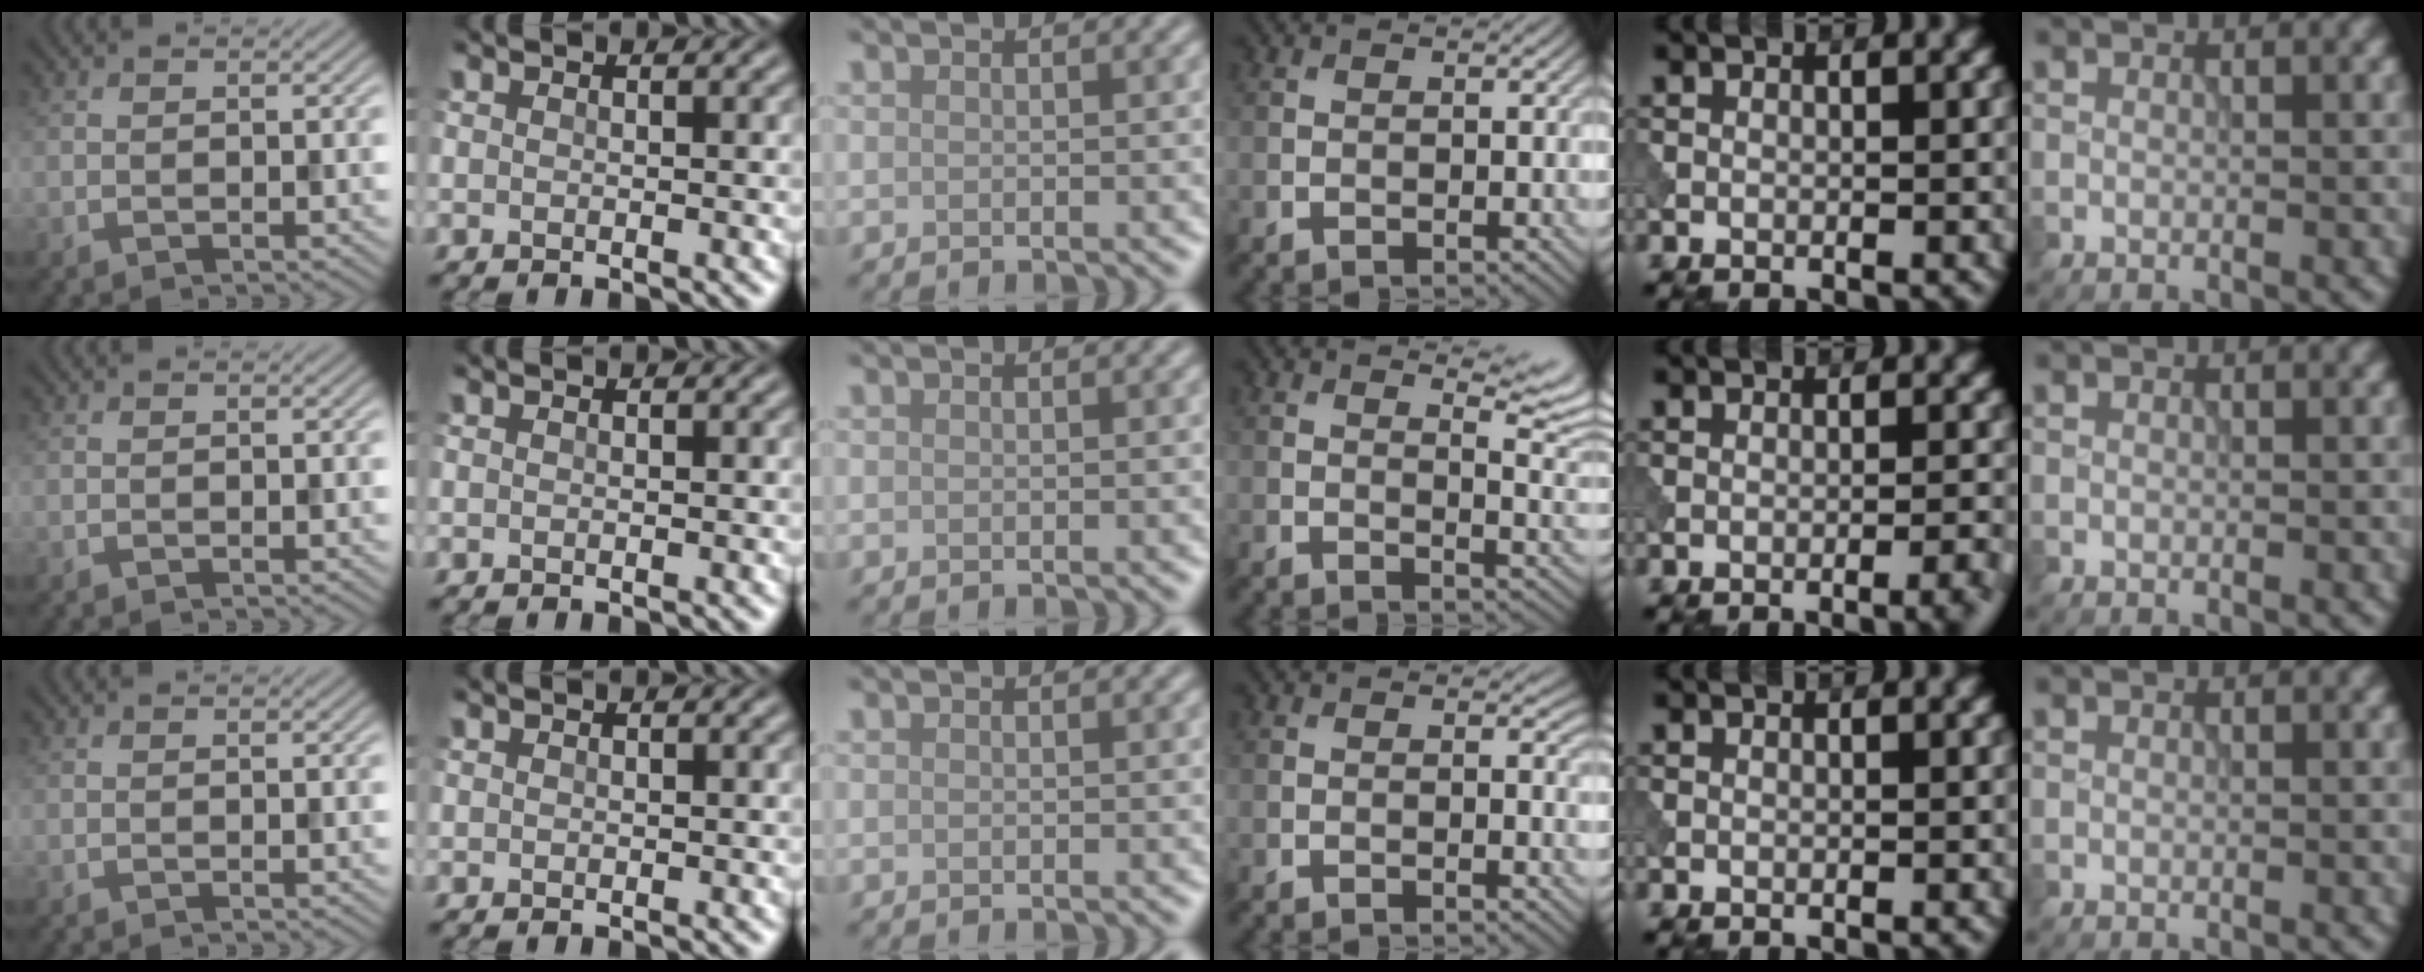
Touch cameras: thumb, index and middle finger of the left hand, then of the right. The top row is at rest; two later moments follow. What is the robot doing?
{"motion": "dispense", "object": "syringe"}